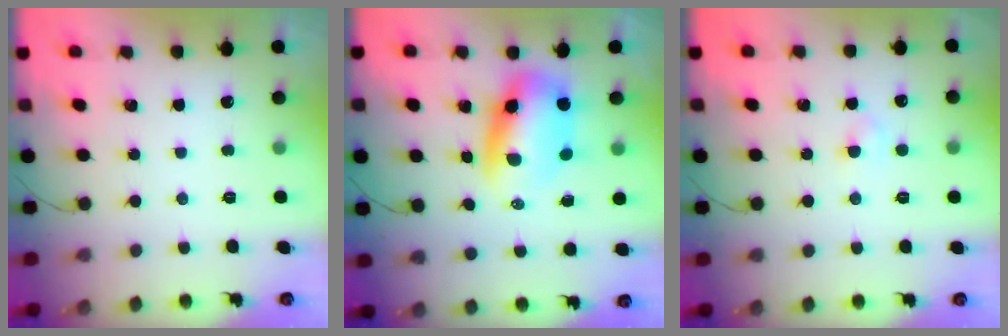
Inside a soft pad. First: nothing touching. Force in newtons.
{"total": 7.8, "press": 7.5, "slide": 2.0}
{"total": 2.0, "press": 1.8, "slide": 0.9}